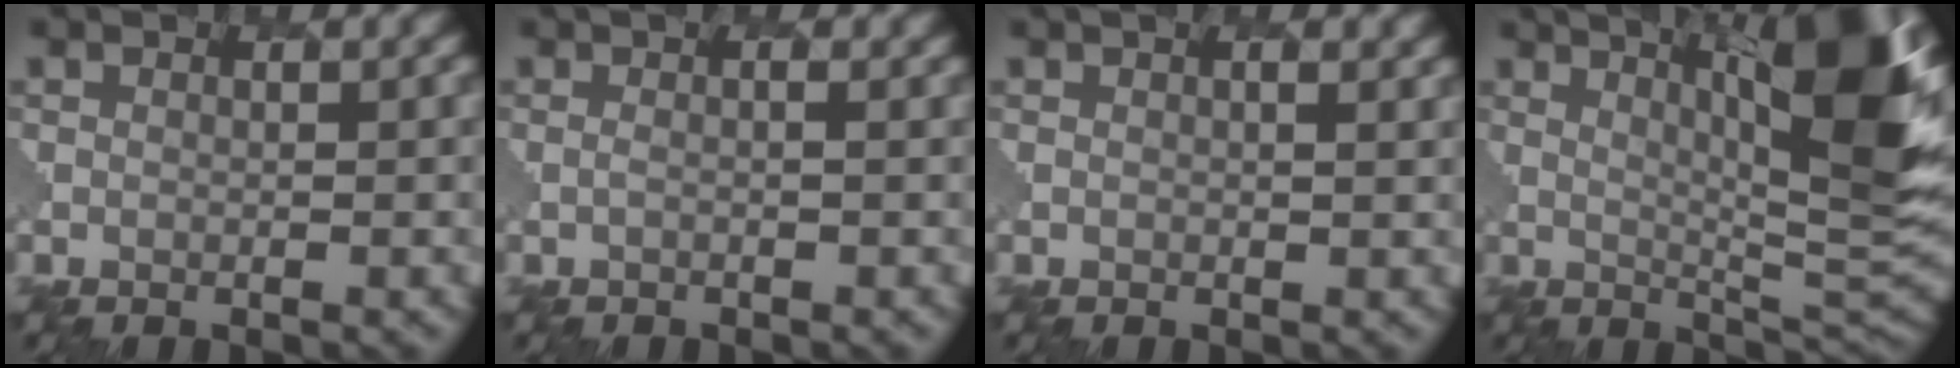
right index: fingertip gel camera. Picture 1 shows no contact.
{"total": 0.6, "force": [0.0, 0.1, 0.6], "torque": [-0.013, 0.012, -0.016]}
{"total": 0.8, "force": [0.8, -0.2, 0.1], "torque": [0.005, 0.015, -0.004]}
{"total": 8.5, "force": [4.9, 0.5, 6.9], "torque": [-0.130, 0.008, 0.063]}